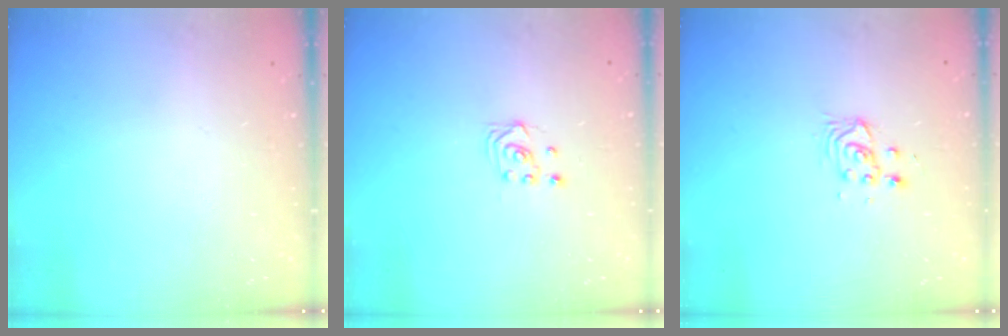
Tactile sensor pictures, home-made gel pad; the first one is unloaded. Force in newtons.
{"total": 2.9, "press": 2.6, "slide": 1.4}
{"total": 3.2, "press": 3.2, "slide": 0.2}